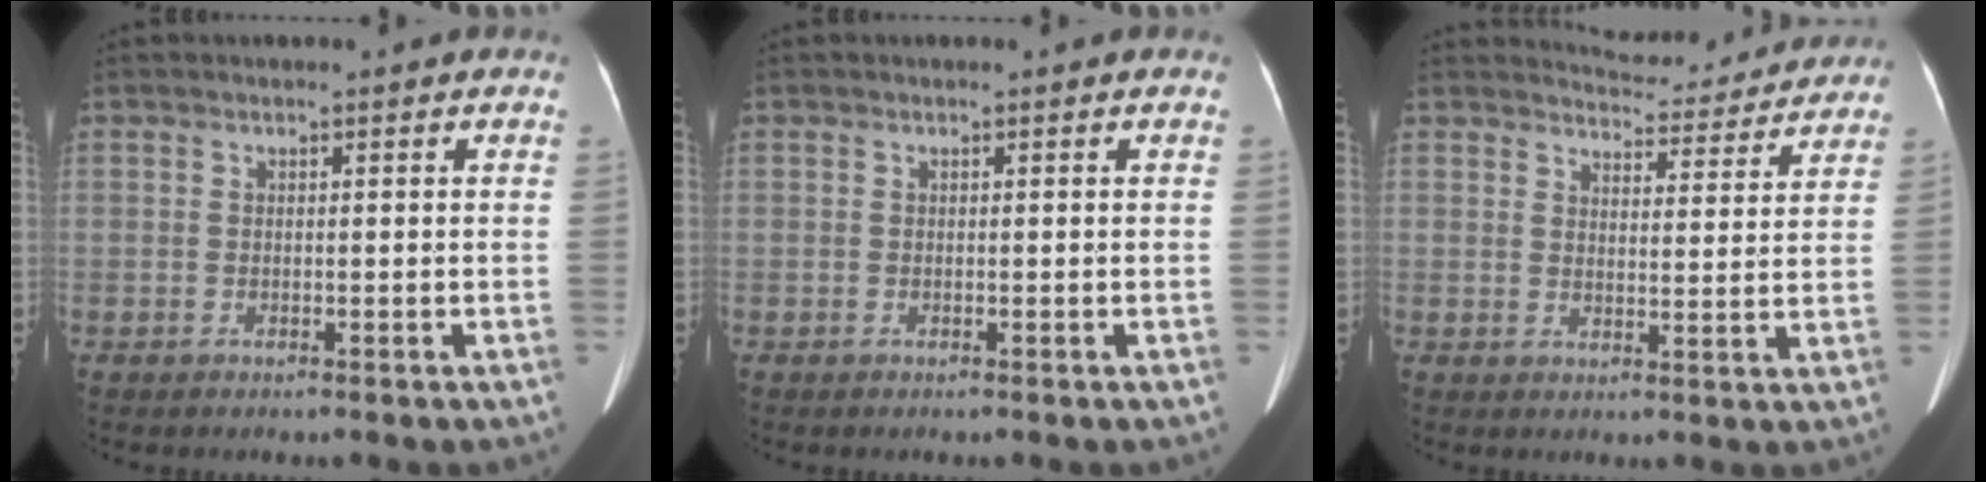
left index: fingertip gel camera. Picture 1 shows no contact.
{"total": 0.0}
{"total": 10.3, "force": [10.1, 1.7, 0.6], "torque": [0.000, -0.004, 0.116]}